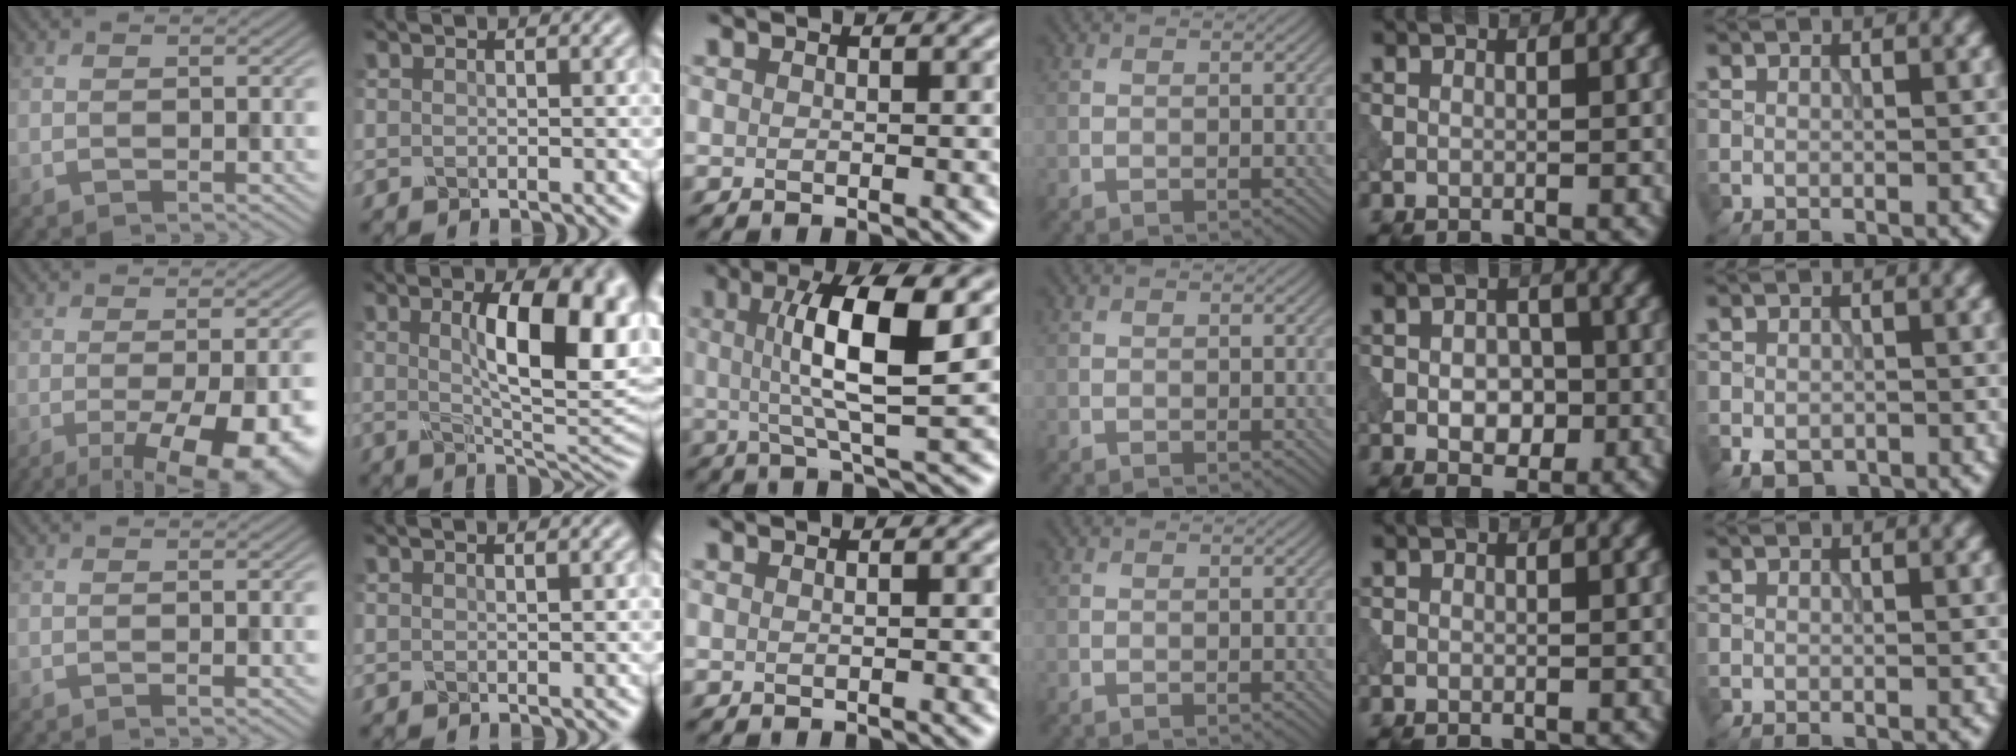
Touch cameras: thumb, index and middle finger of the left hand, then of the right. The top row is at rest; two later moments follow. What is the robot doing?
{"motion": "dispense", "object": "dispenser bottle"}